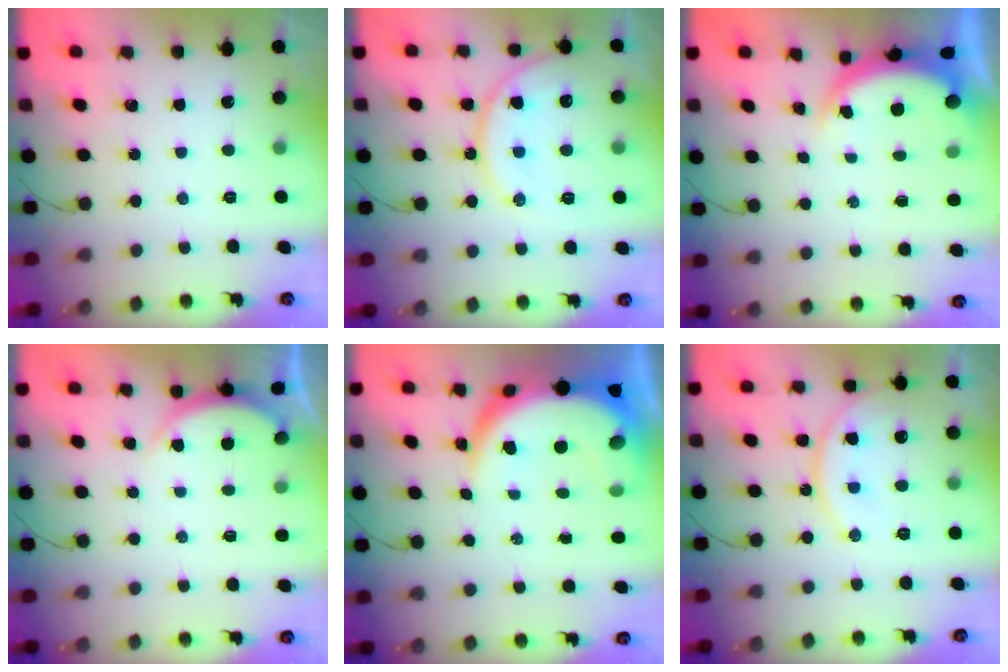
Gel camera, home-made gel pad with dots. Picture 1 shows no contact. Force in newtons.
{"total": 15.0, "press": 14.9, "slide": 1.3}
{"total": 4.9, "press": 4.7, "slide": 1.3}
{"total": 2.1, "press": 2.0, "slide": 0.5}
{"total": 11.0, "press": 10.9, "slide": 1.1}
{"total": 13.2, "press": 13.0, "slide": 1.8}